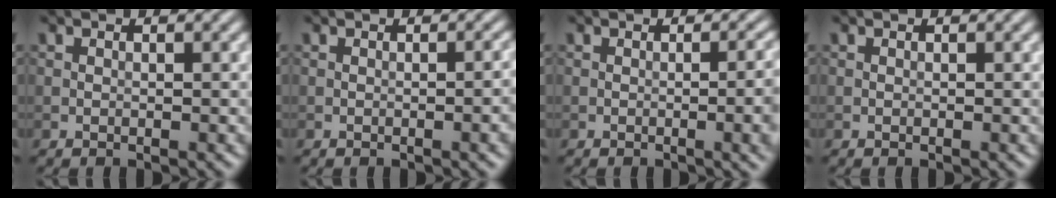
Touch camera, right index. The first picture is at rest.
{"total": 2.7, "force": [-0.4, 0.8, 2.6], "torque": [-0.025, 0.001, -0.006]}
{"total": 5.8, "force": [-0.7, 2.4, 5.3], "torque": [-0.046, -0.007, -0.003]}
{"total": 0.0}